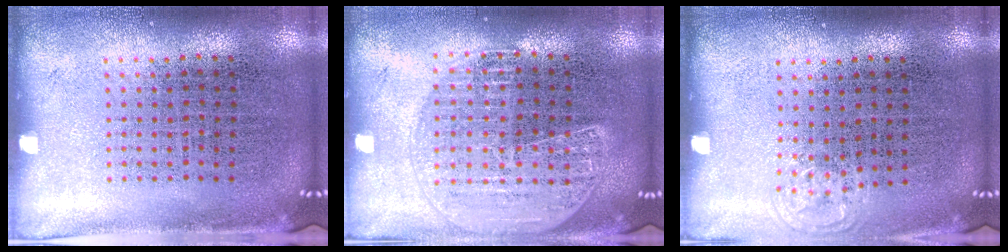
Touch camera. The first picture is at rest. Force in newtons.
{"total": 1.7, "press": 1.6, "slide": 0.6}
{"total": 0.5, "press": 0.5, "slide": 0.1}